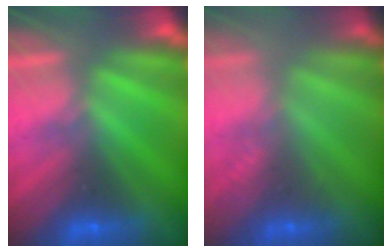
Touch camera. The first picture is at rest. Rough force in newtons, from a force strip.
{"total": 2.5}